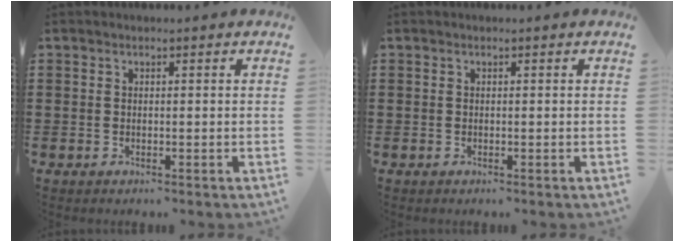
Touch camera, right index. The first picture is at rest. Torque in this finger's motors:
{"motor_torque": [0.03, 0.14, 0.00, -0.01]}